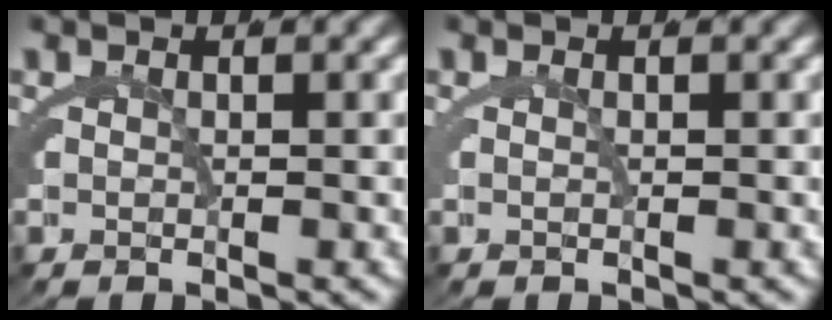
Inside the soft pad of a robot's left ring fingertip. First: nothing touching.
{"total": 0.0}